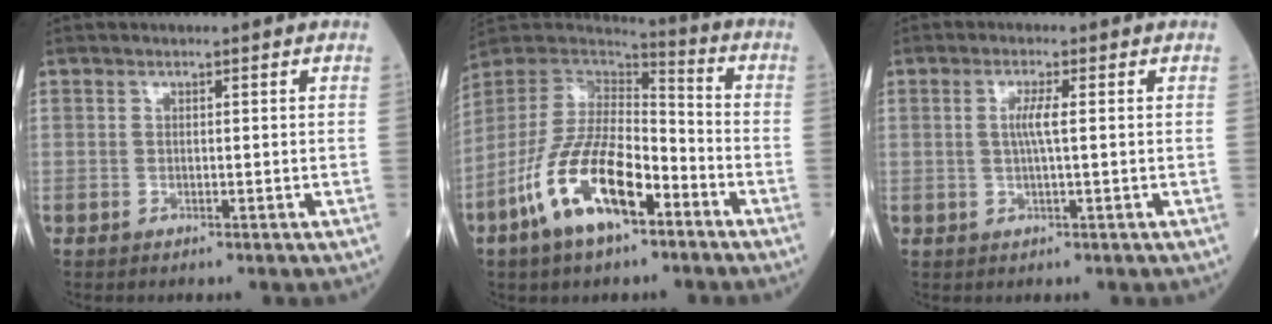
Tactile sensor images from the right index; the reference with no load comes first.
{"total": 16.0, "force": [-7.8, 5.9, 12.6], "torque": [-0.254, -0.001, -0.146]}
{"total": 2.8, "force": [0.3, -0.1, 2.8], "torque": [-0.057, -0.001, 0.004]}